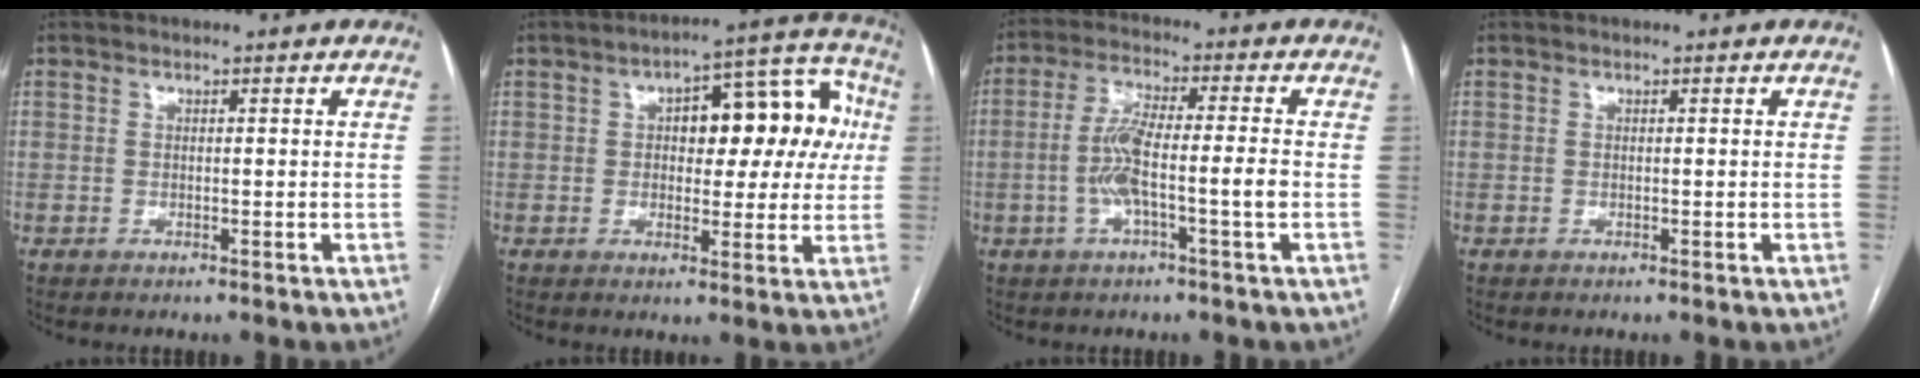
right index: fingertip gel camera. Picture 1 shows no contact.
{"total": 13.6, "force": [2.3, 6.1, 12.0], "torque": [-0.140, 0.050, 0.033]}
{"total": 7.6, "force": [-1.8, 0.3, 7.4], "torque": [-0.155, 0.014, -0.036]}
{"total": 0.0}